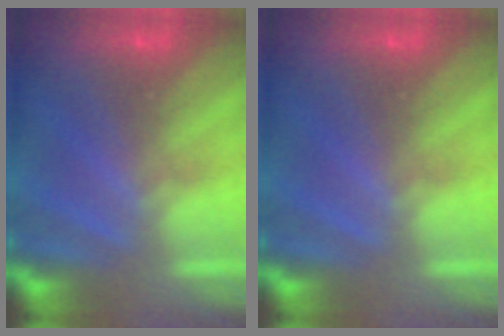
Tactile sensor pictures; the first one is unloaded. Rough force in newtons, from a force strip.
{"total": 0.0}